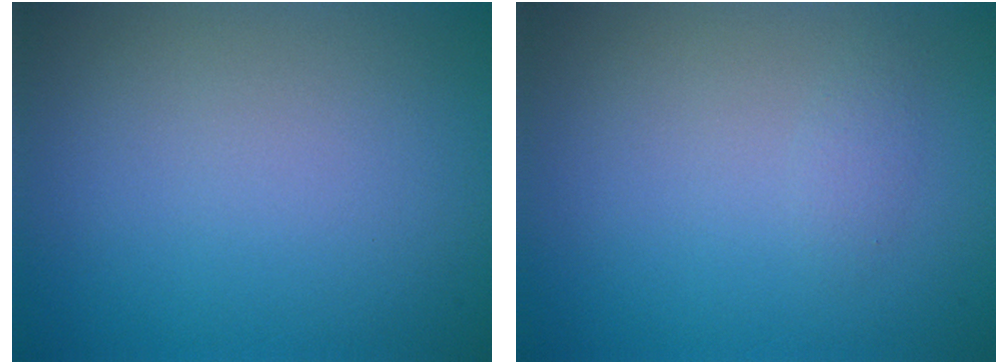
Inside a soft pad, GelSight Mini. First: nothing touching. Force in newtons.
{"total": 0.8, "press": 0.8, "slide": 0.1}